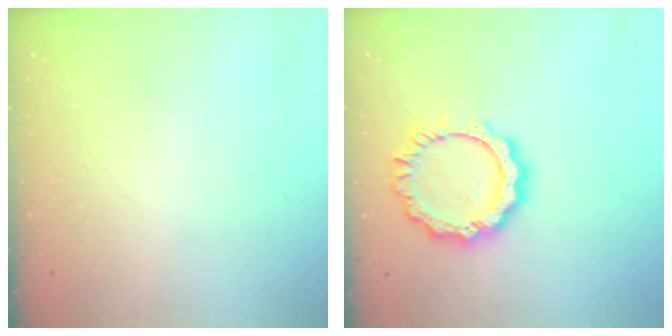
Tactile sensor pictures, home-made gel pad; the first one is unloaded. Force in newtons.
{"total": 11.4, "press": 11.3, "slide": 0.8}